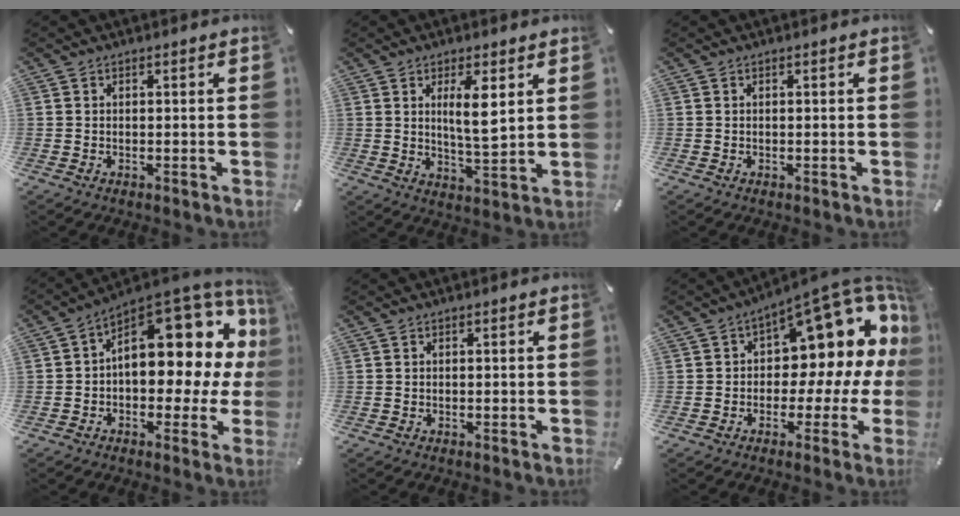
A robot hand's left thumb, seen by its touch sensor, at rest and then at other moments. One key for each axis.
{"total": 8.0, "fx": 2.6, "fy": 2.2, "fz": 7.3, "tx": -0.122, "ty": -0.017, "tz": 0.035}
{"total": 0.0}
{"total": 18.4, "fx": 6.5, "fy": 9.8, "fz": 14.1, "tx": -0.169, "ty": -0.067, "tz": 0.106}
{"total": 0.0}
{"total": 14.6, "fx": 6.9, "fy": 7.9, "fz": 10.2, "tx": -0.125, "ty": -0.071, "tz": 0.112}